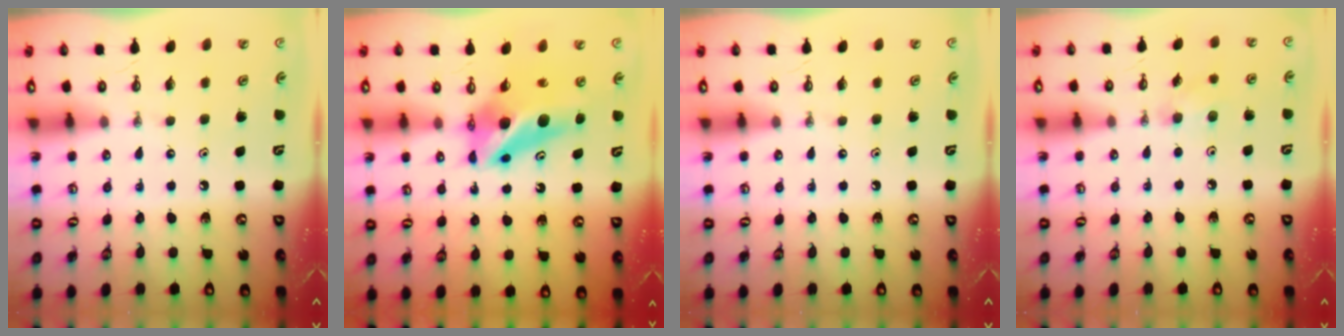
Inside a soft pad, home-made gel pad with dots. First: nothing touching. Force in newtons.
{"total": 11.4, "press": 11.4, "slide": 1.0}
{"total": 0.0}
{"total": 5.1, "press": 4.9, "slide": 1.4}